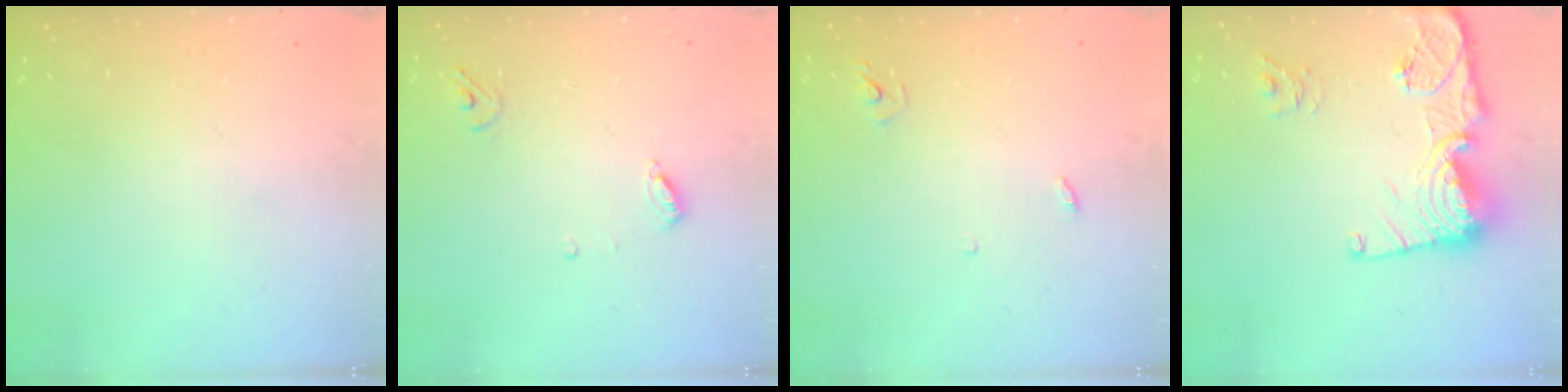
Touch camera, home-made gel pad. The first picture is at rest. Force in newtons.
{"total": 3.6, "press": 3.6, "slide": 0.3}
{"total": 2.9, "press": 2.9, "slide": 0.2}
{"total": 17.1, "press": 17.0, "slide": 1.9}